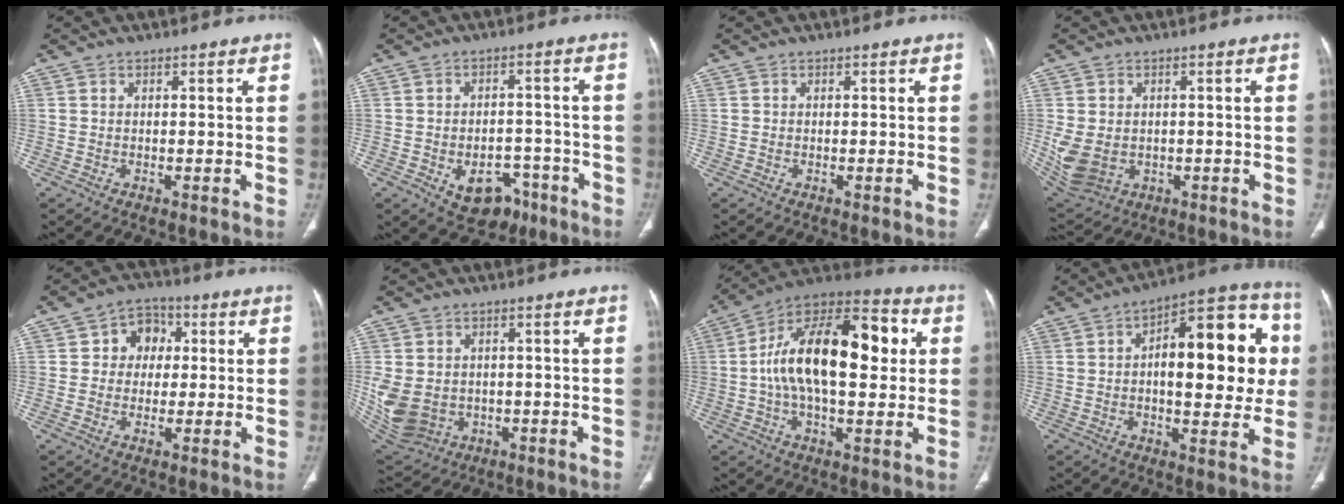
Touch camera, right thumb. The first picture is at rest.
{"total": 9.4, "force": [-4.6, 6.5, 5.0], "torque": [-0.041, 0.035, -0.053]}
{"total": 0.0}
{"total": 9.2, "force": [-0.8, 7.1, 5.8], "torque": [-0.117, -0.005, 0.007]}
{"total": 7.4, "force": [1.4, 6.2, 3.8], "torque": [-0.014, 0.004, 0.014]}
{"total": 13.5, "force": [-1.7, 11.1, 7.6], "torque": [-0.180, -0.003, -0.003]}
{"total": 23.2, "force": [2.8, 11.4, 20.1], "torque": [-0.318, 0.028, 0.034]}
{"total": 22.3, "force": [2.6, 10.0, 19.8], "torque": [-0.227, 0.025, 0.027]}